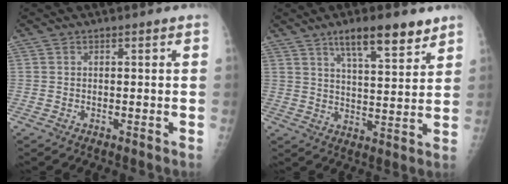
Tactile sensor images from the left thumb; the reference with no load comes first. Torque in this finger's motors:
{"motor_torque": [1.46, 0.57, 0.86, -0.60, 0.29]}